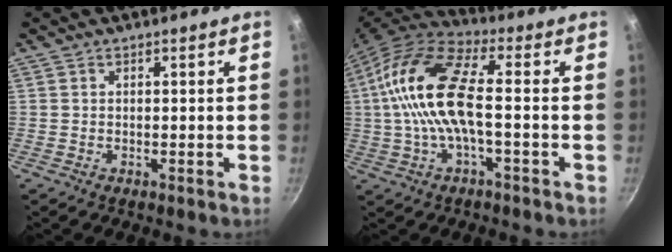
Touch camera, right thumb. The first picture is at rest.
{"total": 15.9, "force": [-0.4, 6.3, 14.6], "torque": [-0.293, 0.032, -0.023]}